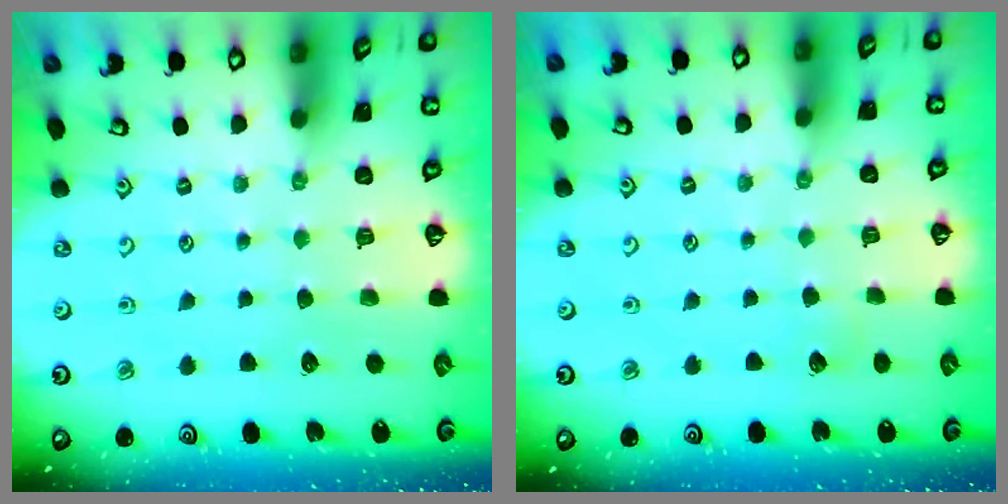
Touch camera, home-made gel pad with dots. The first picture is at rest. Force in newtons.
{"total": 1.8, "press": 1.8, "slide": 0.2}